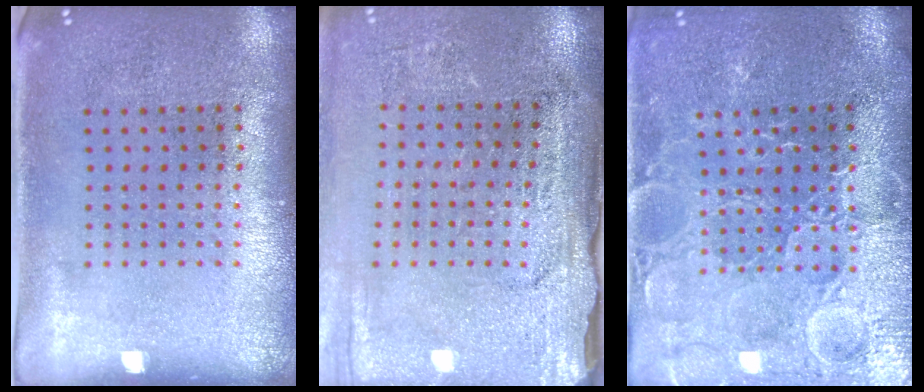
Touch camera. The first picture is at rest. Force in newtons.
{"total": 3.4, "press": 3.1, "slide": 1.3}
{"total": 3.7, "press": 3.6, "slide": 0.7}